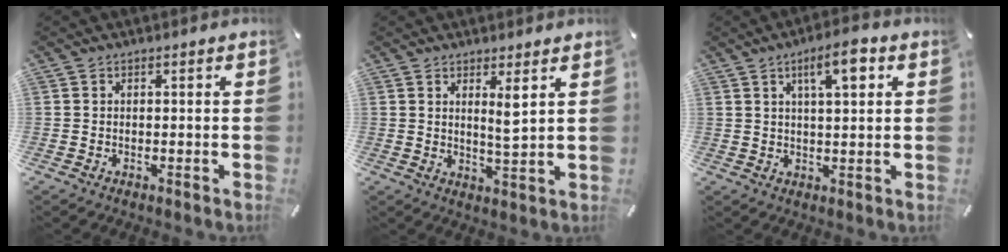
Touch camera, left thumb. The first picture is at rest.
{"total": 4.5, "force": [2.3, 0.5, 3.8], "torque": [-0.067, -0.015, 0.034]}
{"total": 7.4, "force": [3.3, 2.4, 6.2], "torque": [-0.097, -0.004, 0.049]}